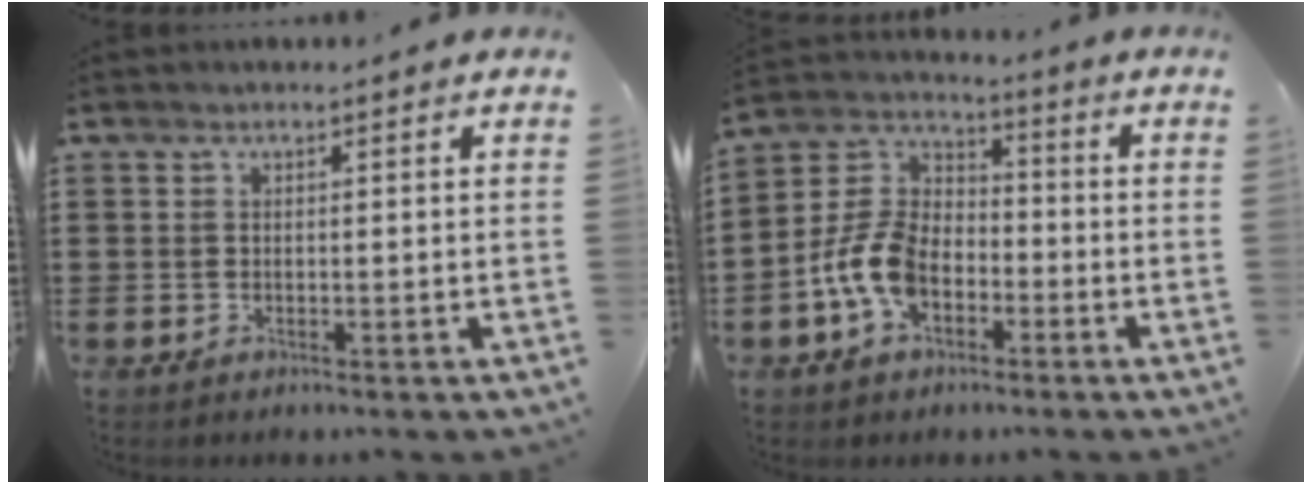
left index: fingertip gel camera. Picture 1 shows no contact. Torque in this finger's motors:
{"motor_torque": [1.58, 0.55, 0.99, 0.21]}